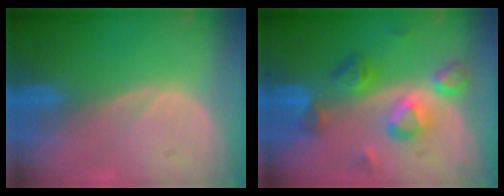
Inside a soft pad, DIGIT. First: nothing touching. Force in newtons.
{"total": 7.4, "press": 7.4, "slide": 0.8}